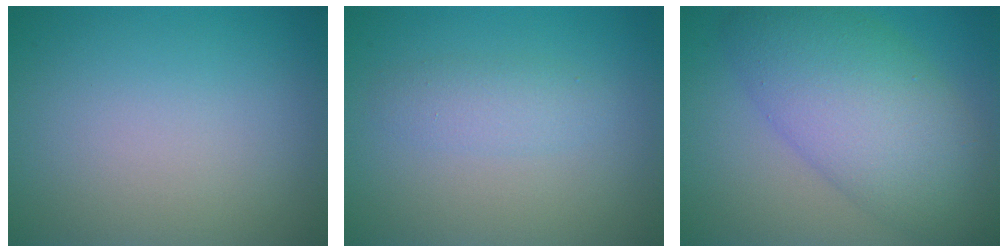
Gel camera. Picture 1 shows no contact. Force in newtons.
{"total": 1.9, "press": 1.9, "slide": 0.0}
{"total": 9.1, "press": 9.1, "slide": 0.2}